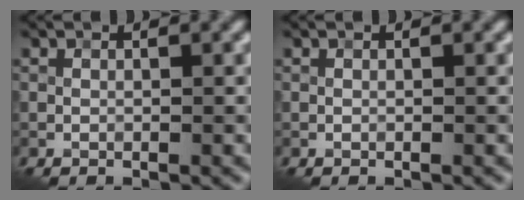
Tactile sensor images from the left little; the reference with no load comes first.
{"total": 0.0}